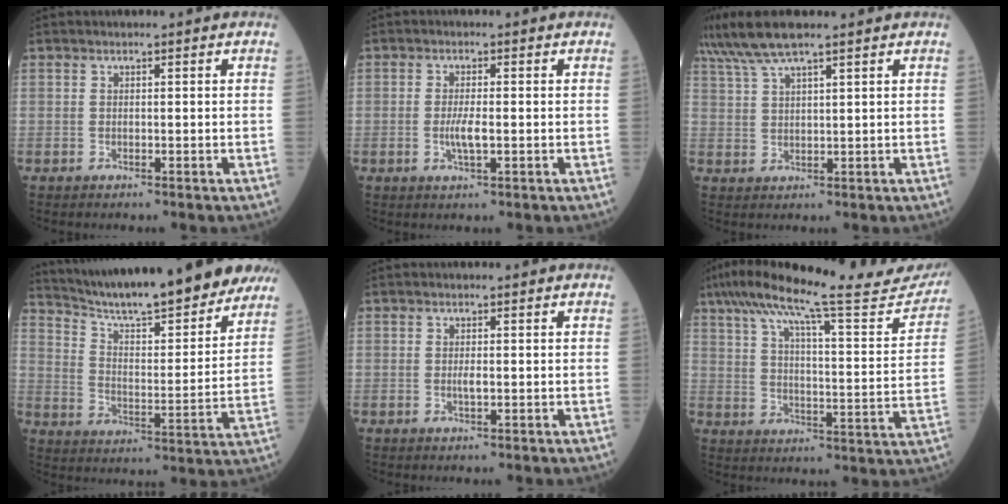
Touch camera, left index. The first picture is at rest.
{"total": 2.9, "force": [-1.1, 0.5, 2.7], "torque": [-0.059, -0.009, -0.021]}
{"total": 6.3, "force": [5.0, 0.0, 3.7], "torque": [-0.080, 0.024, 0.097]}
{"total": 22.6, "force": [20.0, 2.1, 10.3], "torque": [-0.164, -0.033, 0.283]}
{"total": 1.1, "force": [-0.7, 0.2, 0.8], "torque": [-0.019, -0.008, -0.011]}
{"total": 24.0, "force": [21.1, 2.4, 11.2], "torque": [-0.182, -0.023, 0.278]}